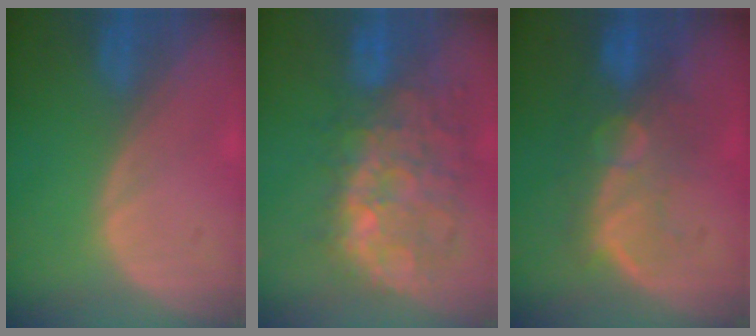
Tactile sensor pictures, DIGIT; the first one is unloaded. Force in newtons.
{"total": 11.0, "press": 10.3, "slide": 3.9}
{"total": 9.6, "press": 8.5, "slide": 4.4}